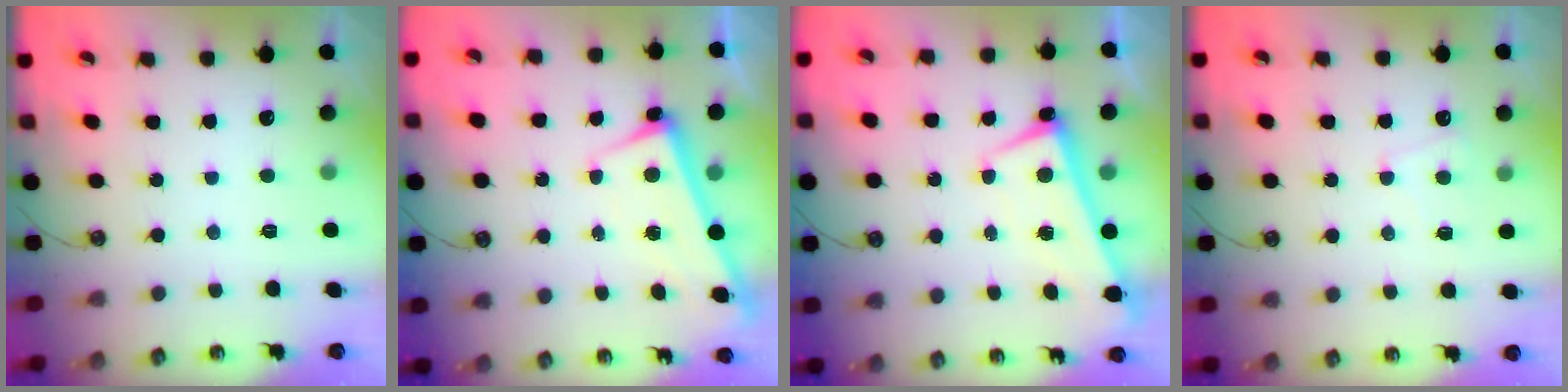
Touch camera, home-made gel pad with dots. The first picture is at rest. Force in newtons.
{"total": 2.9, "press": 2.9, "slide": 0.4}
{"total": 1.3, "press": 1.0, "slide": 0.8}
{"total": 0.9, "press": 0.8, "slide": 0.5}